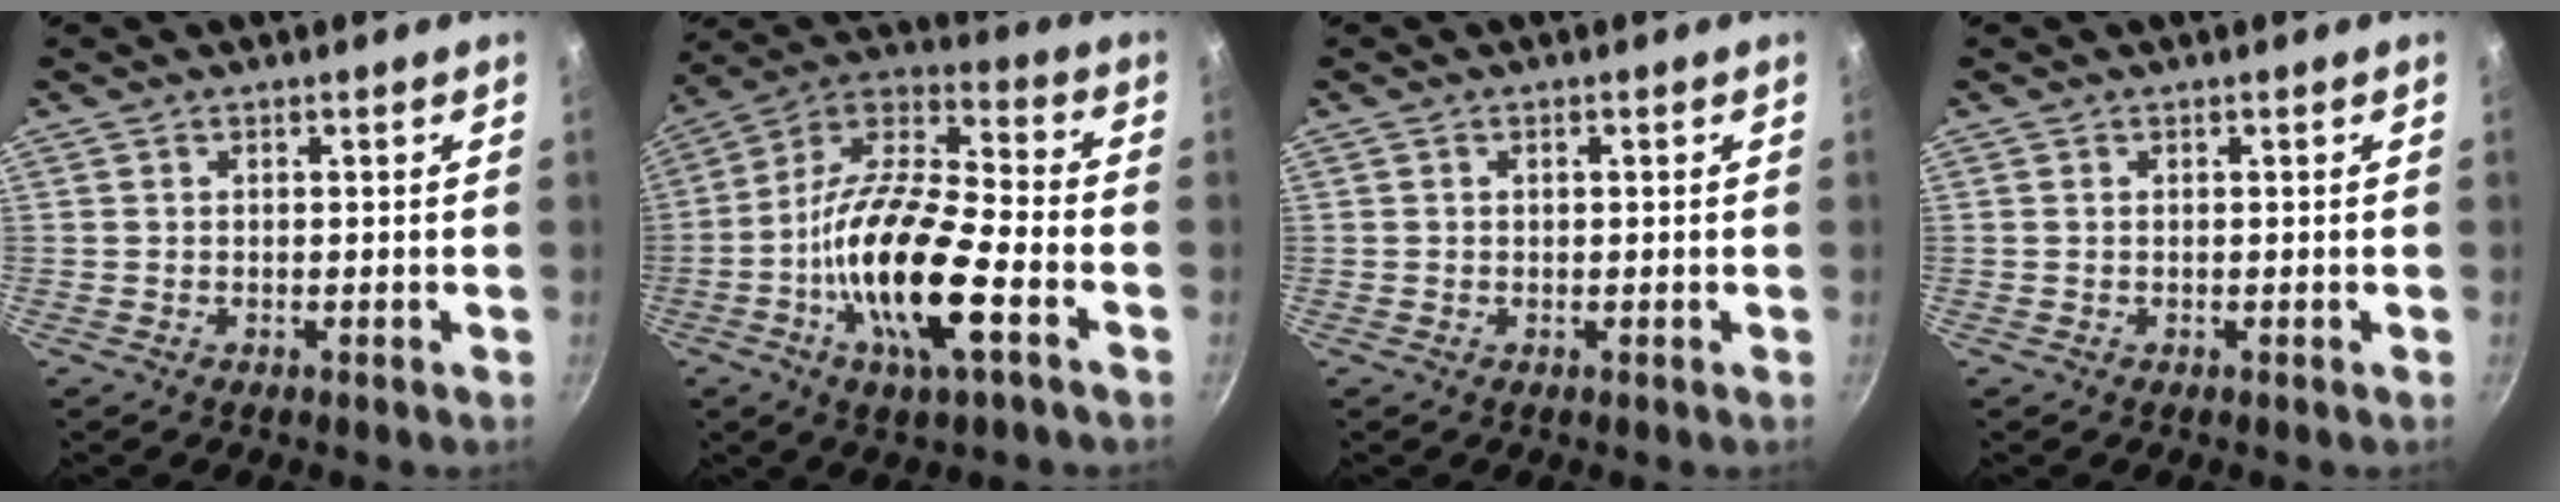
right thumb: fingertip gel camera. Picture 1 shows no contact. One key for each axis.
{"total": 20.2, "fx": -6.6, "fy": 6.5, "fz": 17.9, "tx": -0.332, "ty": 0.031, "tz": -0.141}
{"total": 0.6, "fx": 0.1, "fy": 0.4, "fz": 0.4, "tx": -0.006, "ty": 0.004, "tz": 0.002}
{"total": 0.0}